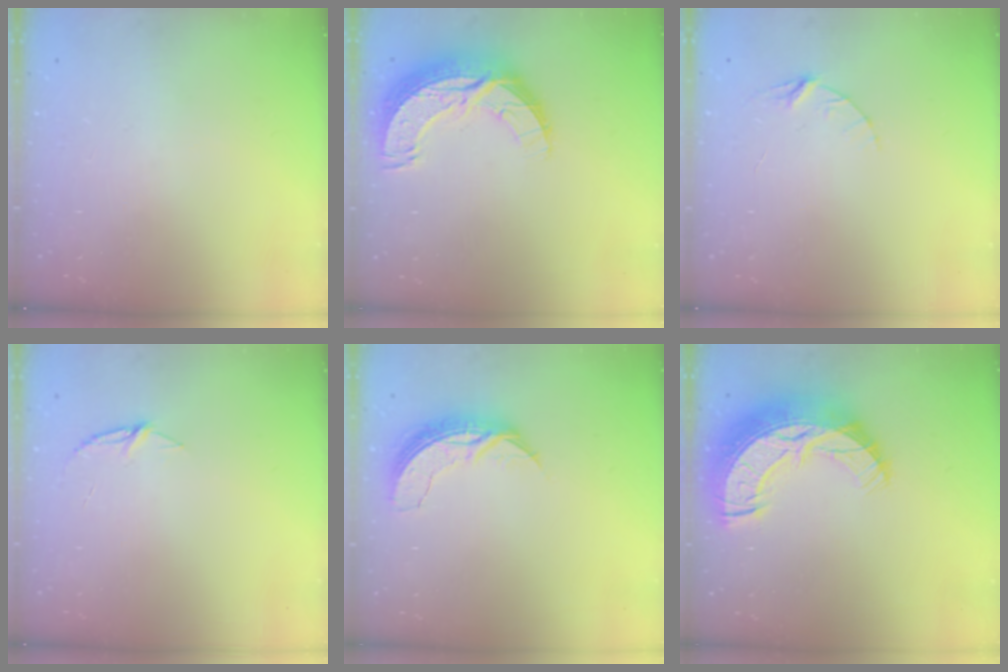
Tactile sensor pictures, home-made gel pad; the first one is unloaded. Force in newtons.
{"total": 12.7, "press": 12.6, "slide": 0.9}
{"total": 3.7, "press": 3.7, "slide": 0.4}
{"total": 4.8, "press": 4.8, "slide": 0.5}
{"total": 7.2, "press": 7.2, "slide": 0.5}
{"total": 19.3, "press": 19.2, "slide": 1.4}